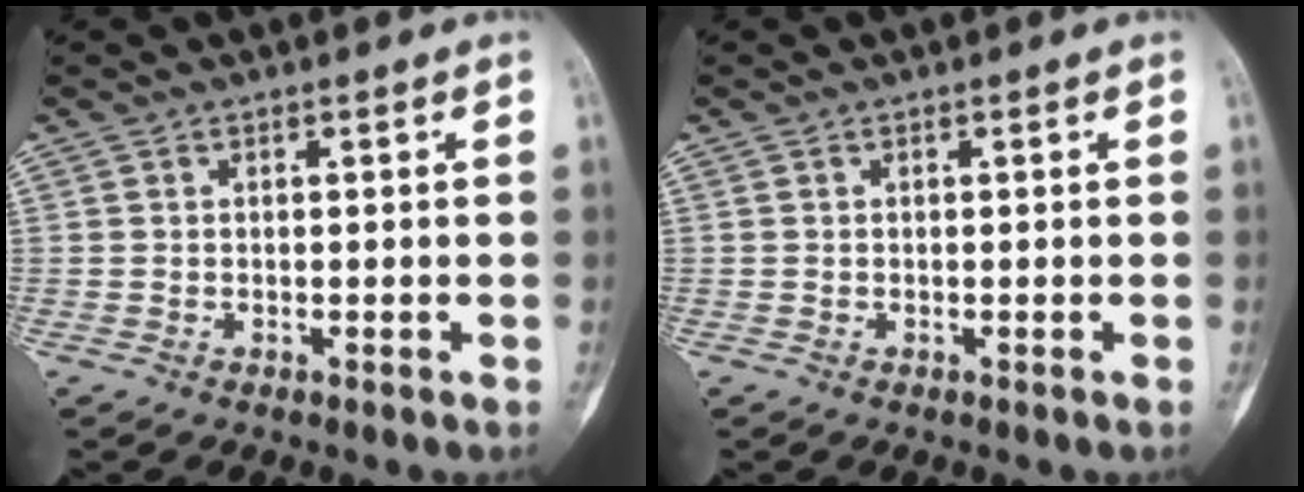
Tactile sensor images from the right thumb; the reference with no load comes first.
{"total": 0.0}